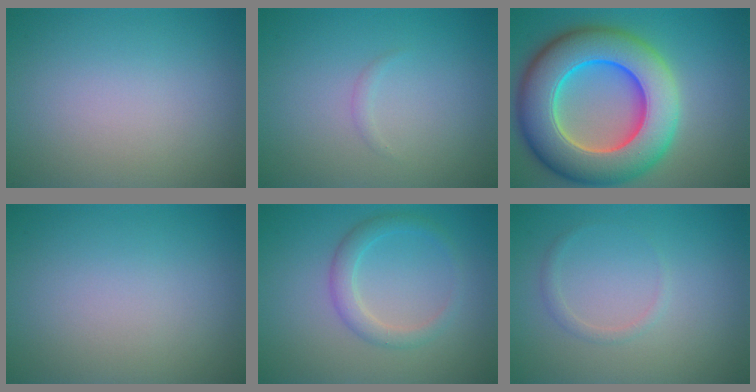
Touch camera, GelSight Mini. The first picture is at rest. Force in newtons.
{"total": 0.5, "press": 0.5, "slide": 0.0}
{"total": 13.2, "press": 13.0, "slide": 2.1}
{"total": 0.0}
{"total": 2.3, "press": 2.3, "slide": 0.0}
{"total": 0.9, "press": 0.9, "slide": 0.1}